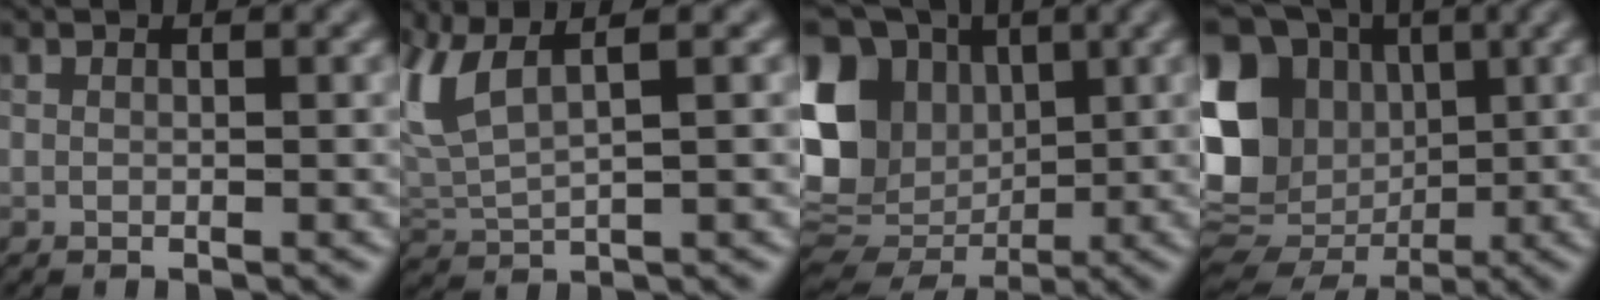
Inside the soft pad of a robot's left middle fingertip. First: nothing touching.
{"total": 5.2, "force": [1.9, 1.8, 4.5], "torque": [-0.125, 0.021, 0.042]}
{"total": 11.9, "force": [0.6, 9.5, 7.3], "torque": [-0.152, 0.010, 0.025]}
{"total": 13.6, "force": [-0.6, 11.2, 7.7], "torque": [-0.167, 0.006, -0.003]}